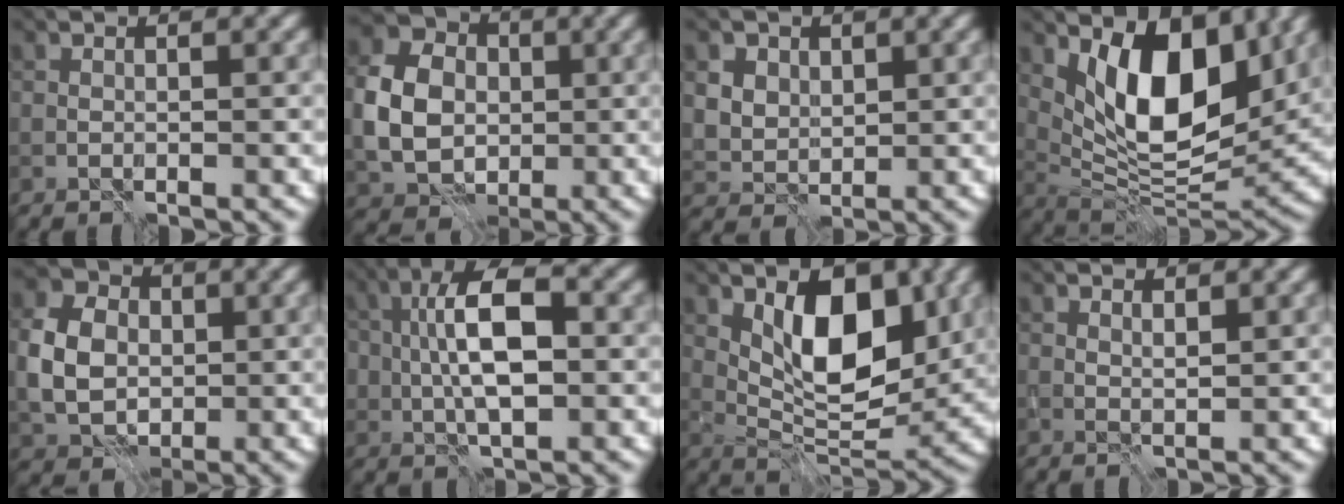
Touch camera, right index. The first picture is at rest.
{"total": 6.8, "force": [0.1, 5.6, 3.8], "torque": [-0.084, 0.010, -0.006]}
{"total": 4.8, "force": [2.6, 3.6, 1.8], "torque": [-0.056, 0.006, 0.050]}
{"total": 10.7, "force": [4.3, 5.1, 8.4], "torque": [-0.132, -0.015, 0.074]}
{"total": 5.7, "force": [0.2, 4.7, 3.3], "torque": [-0.074, 0.008, -0.003]}
{"total": 7.0, "force": [0.5, 3.3, 6.1], "torque": [-0.115, 0.011, 0.003]}
{"total": 8.6, "force": [2.7, 4.3, 6.9], "torque": [-0.107, -0.008, 0.044]}
{"total": 1.0, "force": [0.9, 0.1, 0.5], "torque": [-0.011, -0.002, 0.015]}